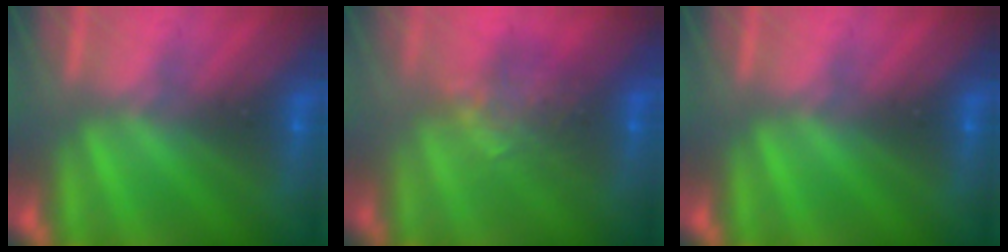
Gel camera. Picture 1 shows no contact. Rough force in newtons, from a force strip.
{"total": 3.9}
{"total": 0.0}